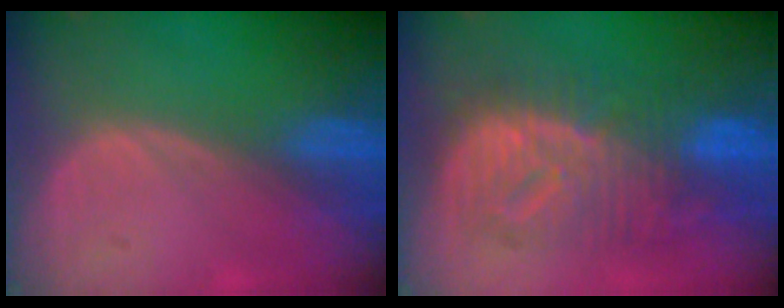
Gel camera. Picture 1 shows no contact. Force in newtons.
{"total": 10.8, "press": 10.8, "slide": 0.8}